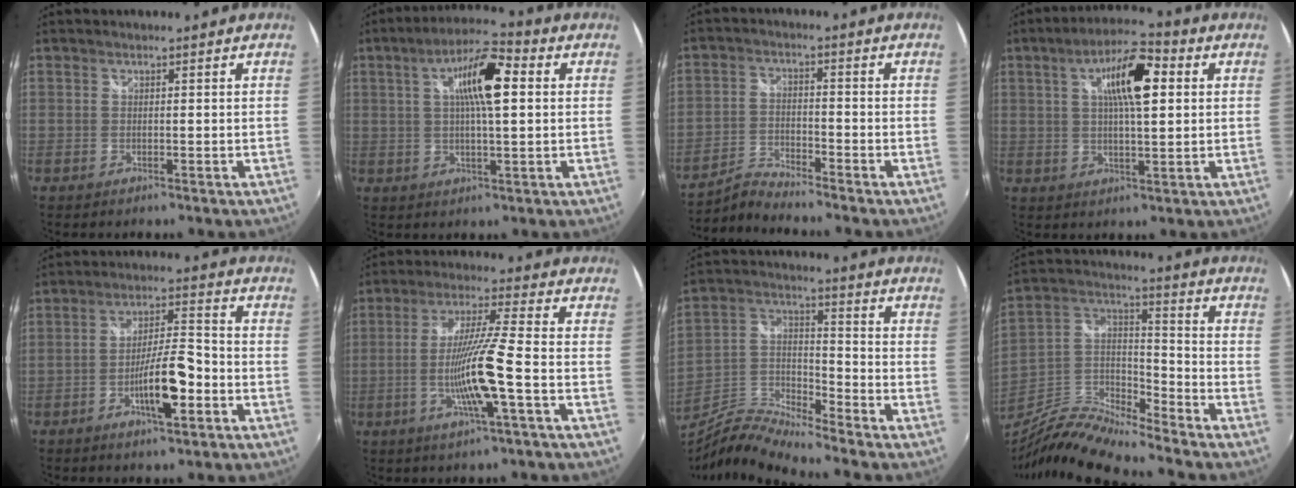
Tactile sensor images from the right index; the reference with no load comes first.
{"total": 10.6, "force": [2.4, 2.5, 10.0], "torque": [-0.172, 0.018, 0.037]}
{"total": 3.9, "force": [-3.8, -0.9, -0.1], "torque": [-0.007, 0.009, -0.084]}
{"total": 10.9, "force": [3.0, 3.1, 10.0], "torque": [-0.167, 0.019, 0.046]}
{"total": 9.3, "force": [-3.8, 2.1, 8.2], "torque": [-0.146, 0.004, -0.059]}
{"total": 11.2, "force": [-3.5, -1.0, 10.6], "torque": [-0.203, -0.010, -0.065]}
{"total": 7.9, "force": [-6.5, 0.5, 4.4], "torque": [-0.102, 0.008, -0.142]}
{"total": 12.3, "force": [-10.6, 1.1, 6.0], "torque": [-0.141, 0.005, -0.219]}